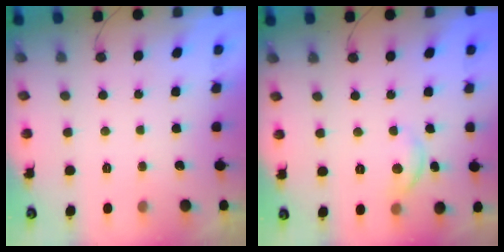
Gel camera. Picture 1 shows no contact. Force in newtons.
{"total": 5.4, "press": 5.4, "slide": 0.3}